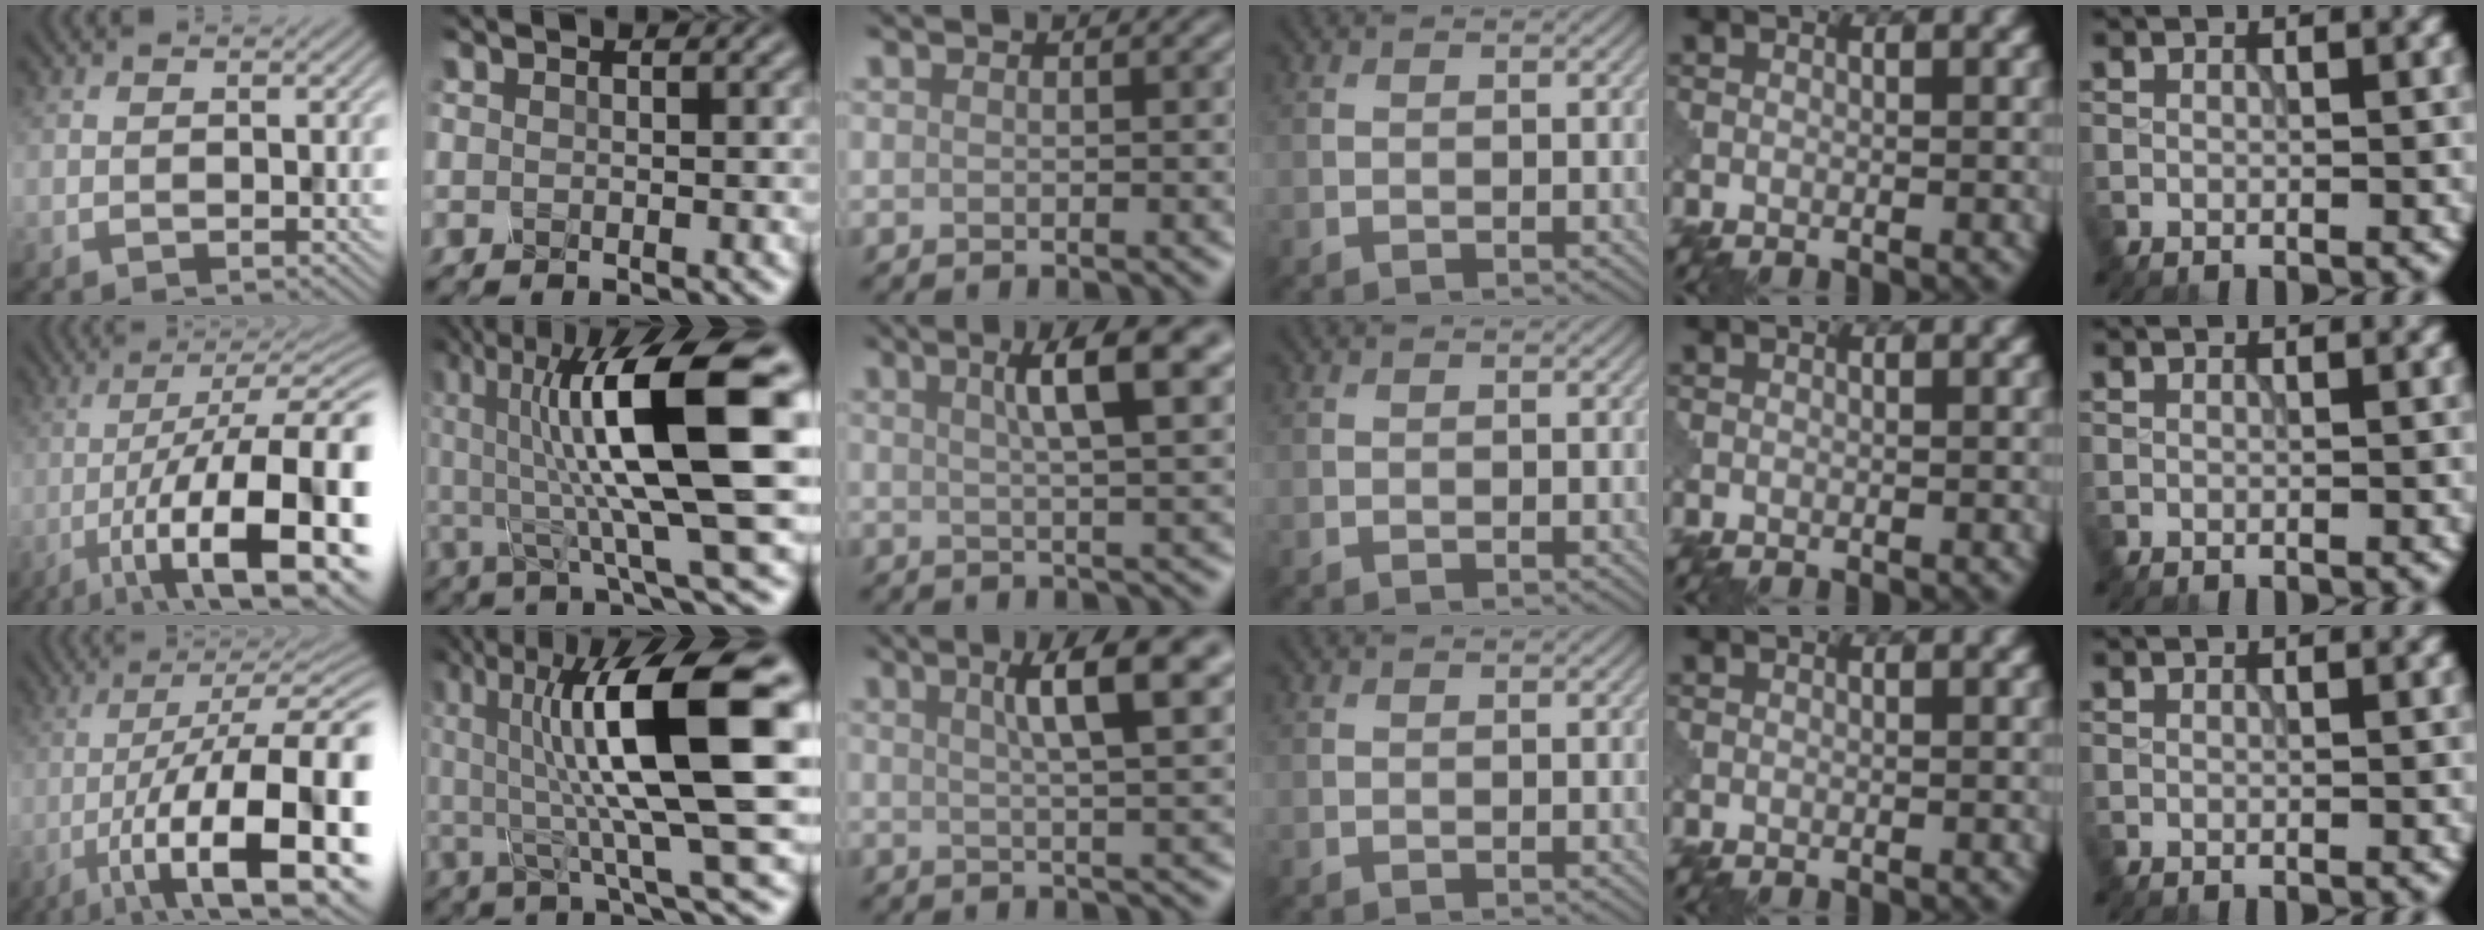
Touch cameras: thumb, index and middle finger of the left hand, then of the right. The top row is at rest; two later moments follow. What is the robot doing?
{"motion": "shake", "object": "plastic piggy bank"}